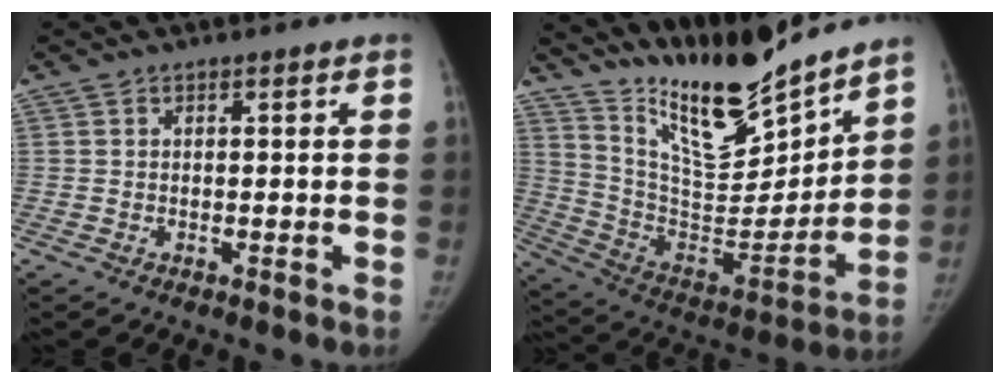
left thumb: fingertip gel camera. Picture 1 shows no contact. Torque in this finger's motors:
{"motor_torque": [0.68, 0.11, 1.32, -1.46, 0.12]}